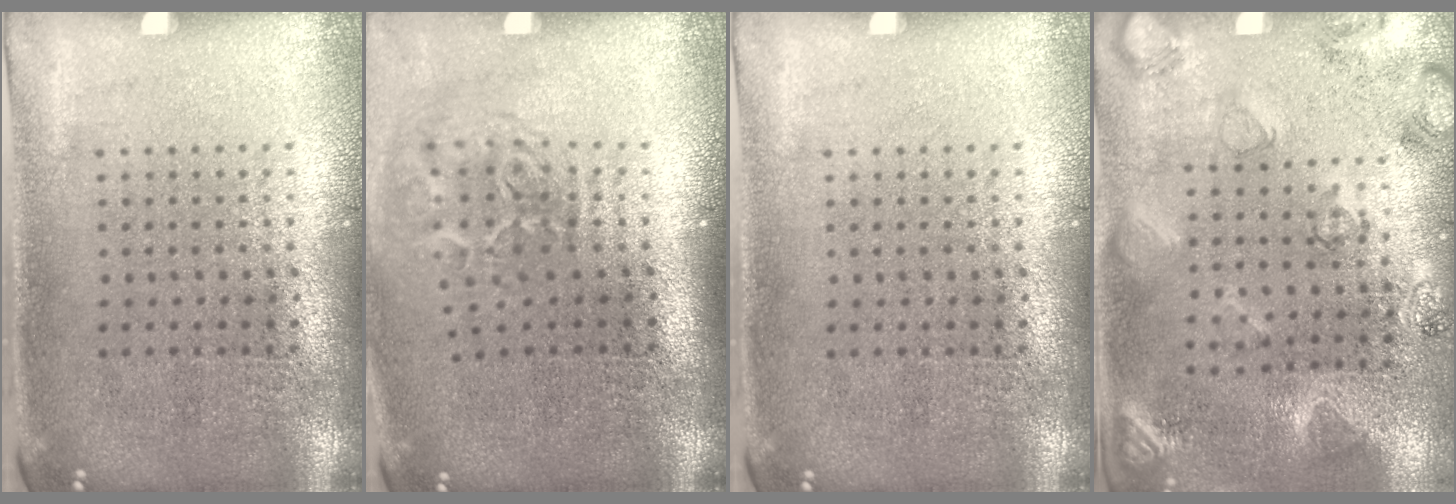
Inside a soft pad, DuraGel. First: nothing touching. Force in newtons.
{"total": 1.9, "press": 1.2, "slide": 1.5}
{"total": 0.0}
{"total": 2.1, "press": 1.9, "slide": 1.0}